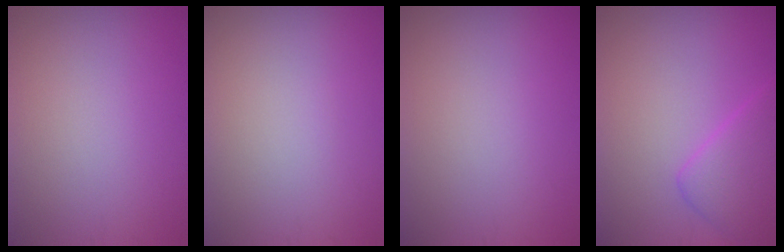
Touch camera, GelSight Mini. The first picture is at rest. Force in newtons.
{"total": 0.0}
{"total": 0.0}
{"total": 4.0, "press": 4.0, "slide": 0.3}